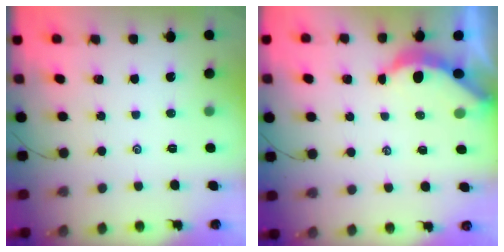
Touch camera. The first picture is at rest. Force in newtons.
{"total": 3.9, "press": 3.9, "slide": 0.5}